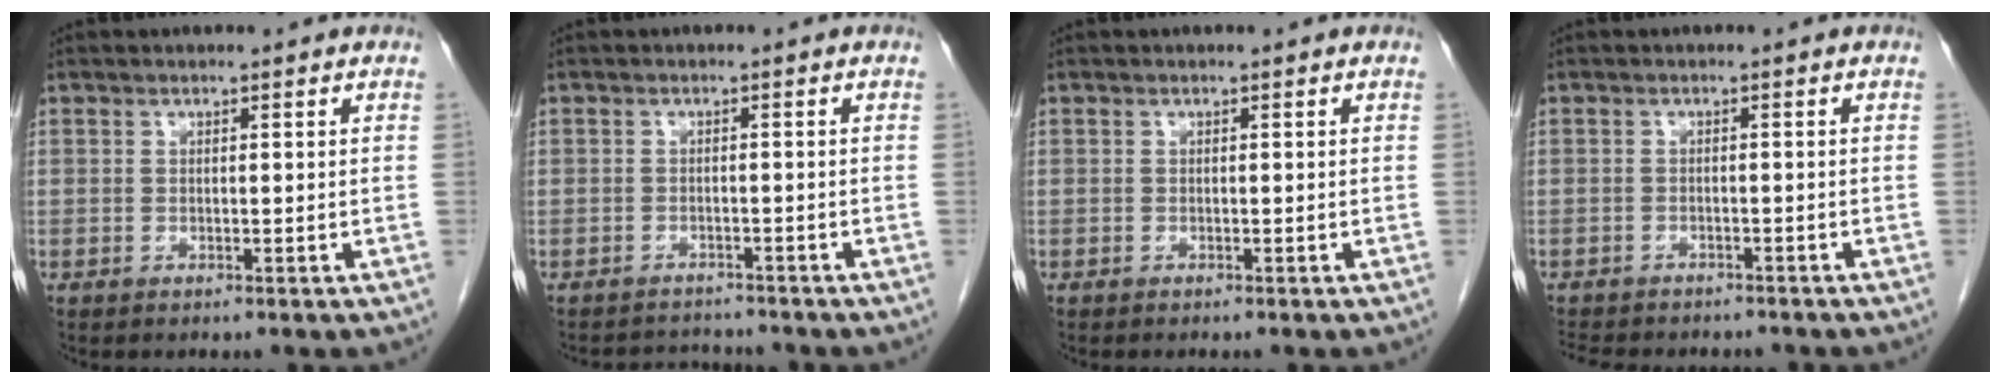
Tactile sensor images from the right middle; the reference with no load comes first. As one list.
[{"total": 3.4, "force": [-3.3, 0.7, -0.5], "torque": [0.007, -0.004, -0.052]}, {"total": 0.6, "force": [-0.5, 0.0, 0.3], "torque": [-0.001, -0.001, -0.007]}, {"total": 9.6, "force": [-8.4, 3.0, 3.5], "torque": [-0.068, -0.003, -0.107]}]